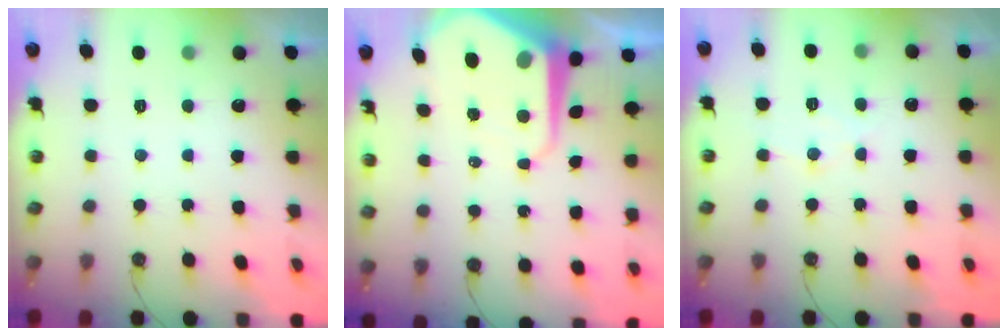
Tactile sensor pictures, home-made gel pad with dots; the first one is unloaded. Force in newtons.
{"total": 10.6, "press": 10.6, "slide": 1.1}
{"total": 6.4, "press": 6.4, "slide": 0.4}